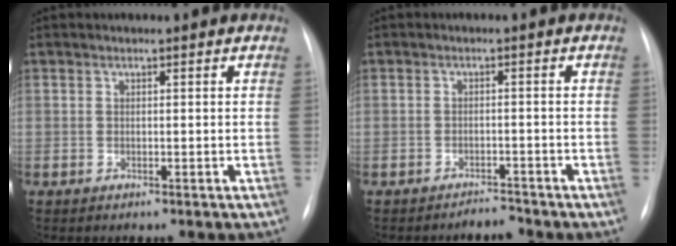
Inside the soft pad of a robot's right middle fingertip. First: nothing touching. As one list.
[{"total": 1.9, "force": [-1.8, 0.3, -0.3], "torque": [0.008, -0.003, -0.025]}]